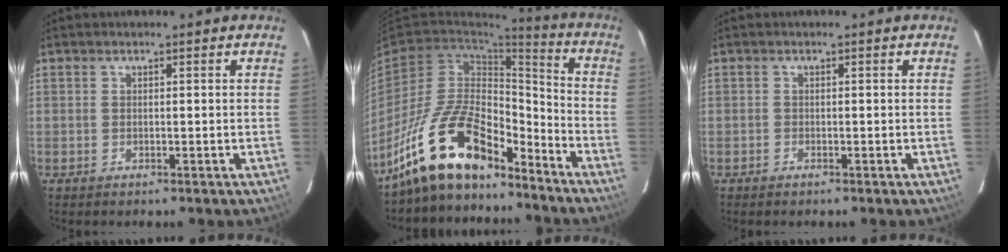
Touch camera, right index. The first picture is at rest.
{"total": 18.3, "force": [-14.1, 7.0, 9.3], "torque": [-0.192, 0.014, -0.246]}
{"total": 0.7, "force": [-0.6, 0.3, 0.1], "torque": [-0.005, 0.000, -0.012]}